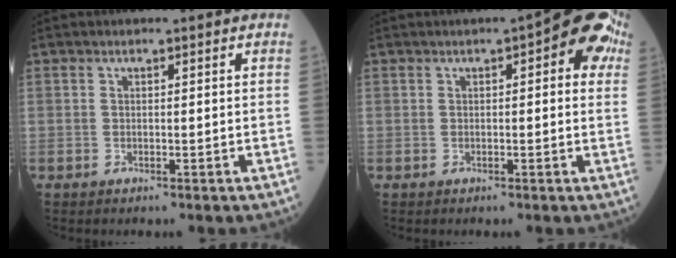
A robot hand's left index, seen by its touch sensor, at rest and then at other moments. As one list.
[{"total": 7.8, "force": [3.0, 2.3, 6.8], "torque": [-0.066, 0.021, 0.026]}]